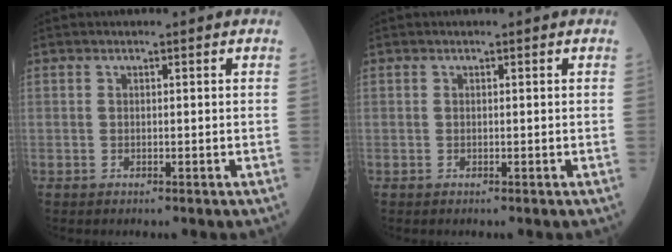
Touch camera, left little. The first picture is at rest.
{"total": 0.0}